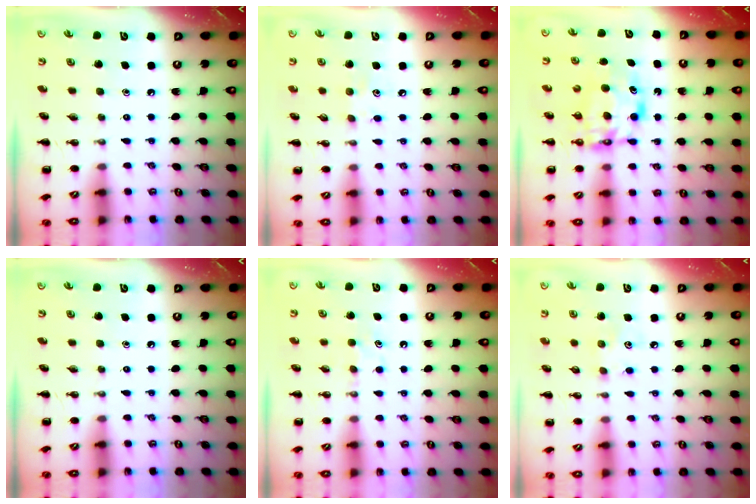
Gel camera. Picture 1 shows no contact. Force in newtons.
{"total": 4.6, "press": 4.5, "slide": 1.2}
{"total": 8.3, "press": 8.2, "slide": 1.1}
{"total": 0.0}
{"total": 4.2, "press": 4.0, "slide": 1.4}
{"total": 3.8, "press": 3.7, "slide": 0.9}